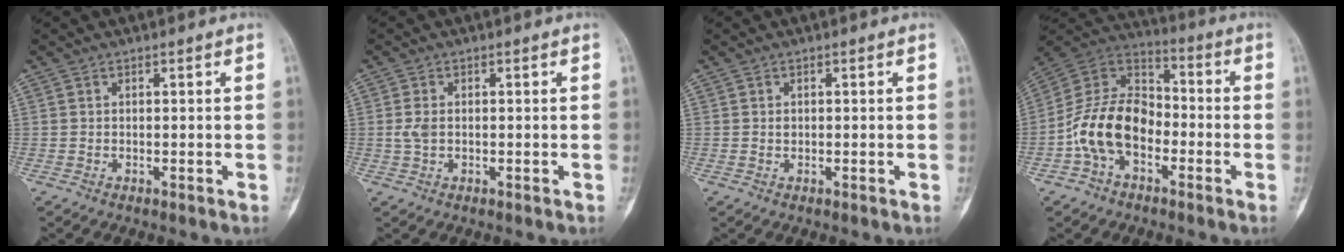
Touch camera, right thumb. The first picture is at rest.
{"total": 2.5, "force": [-0.1, 1.6, 2.0], "torque": [-0.049, 0.002, -0.004]}
{"total": 0.9, "force": [0.0, 0.7, 0.6], "torque": [-0.010, 0.001, 0.000]}
{"total": 14.9, "force": [-4.6, 9.8, 10.3], "torque": [-0.181, 0.057, -0.095]}